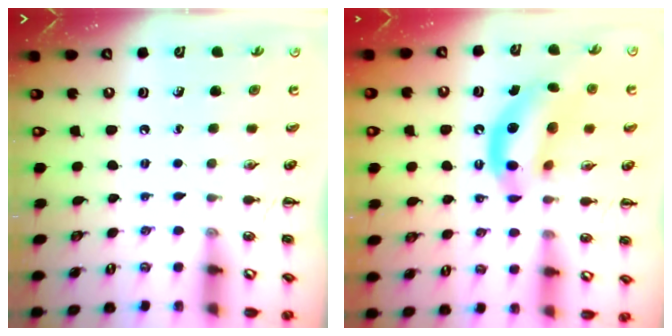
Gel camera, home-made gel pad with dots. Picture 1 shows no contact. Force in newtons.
{"total": 13.1, "press": 12.7, "slide": 3.4}